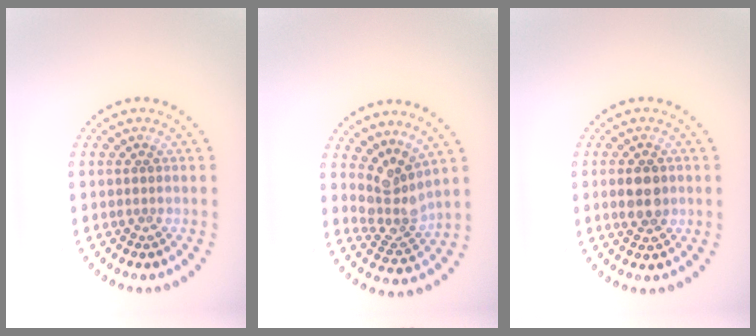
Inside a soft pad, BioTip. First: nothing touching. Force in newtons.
{"total": 3.6, "press": 2.6, "slide": 2.5}
{"total": 2.8, "press": 2.8, "slide": 0.3}